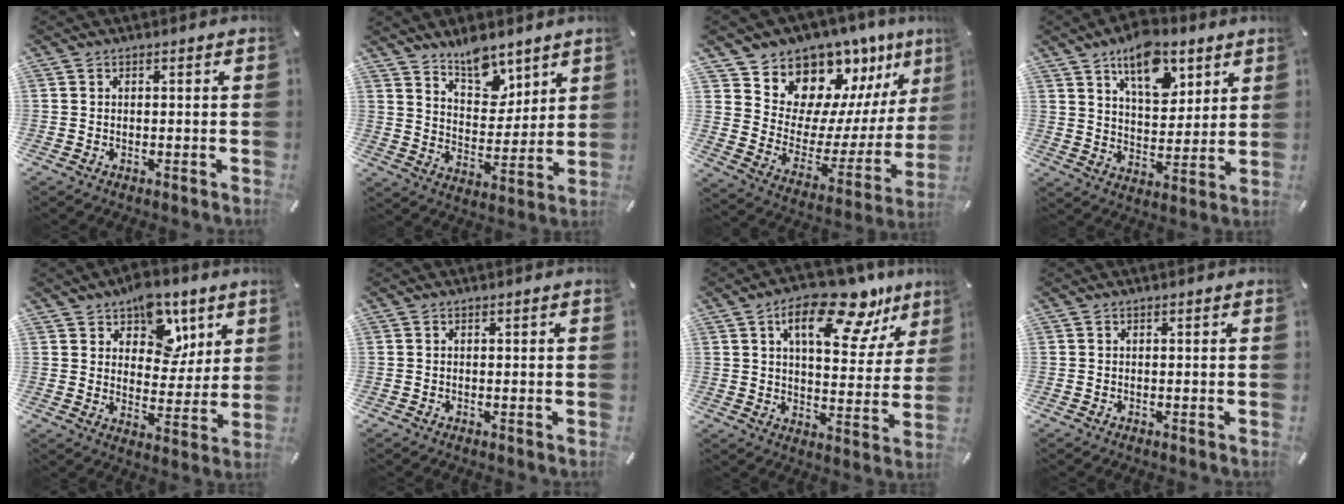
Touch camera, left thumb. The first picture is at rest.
{"total": 9.9, "force": [8.1, 5.0, 2.4], "torque": [-0.026, -0.062, 0.149]}
{"total": 14.0, "force": [12.0, 7.2, 1.3], "torque": [-0.027, -0.129, 0.212]}
{"total": 13.0, "force": [8.0, 7.3, 7.2], "torque": [-0.100, -0.034, 0.139]}
{"total": 11.6, "force": [6.6, 8.4, 4.6], "torque": [-0.056, -0.039, 0.118]}
{"total": 0.0}
{"total": 18.0, "force": [11.8, 7.9, 11.1], "torque": [-0.155, -0.072, 0.192]}
{"total": 0.0}